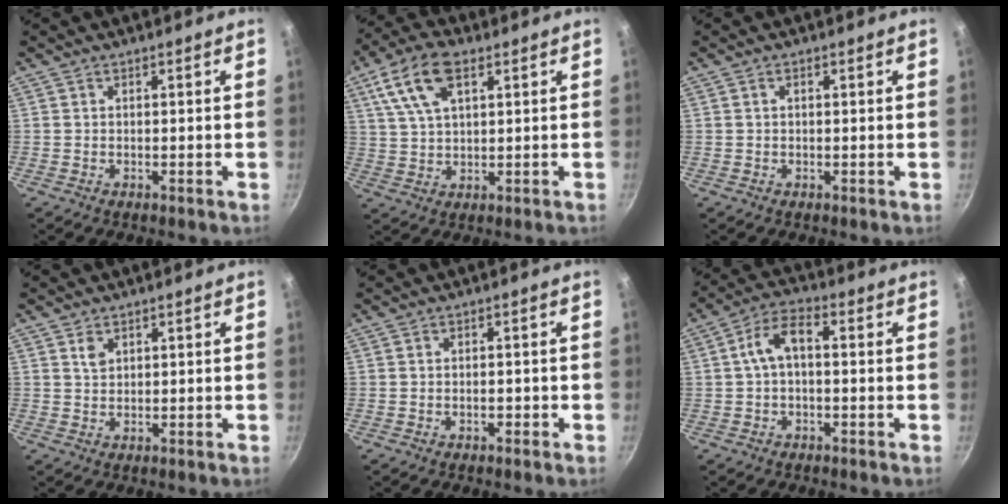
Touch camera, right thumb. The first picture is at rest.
{"total": 10.8, "force": [4.5, 5.4, 8.2], "torque": [-0.155, 0.006, 0.083]}
{"total": 0.7, "force": [0.2, 0.3, 0.6], "torque": [-0.011, 0.003, 0.005]}
{"total": 2.1, "force": [1.0, 1.4, 1.1], "torque": [-0.014, -0.003, 0.020]}
{"total": 1.4, "force": [-0.7, 0.8, 0.9], "torque": [-0.011, 0.007, -0.009]}
{"total": 6.6, "force": [0.2, 3.5, 5.6], "torque": [-0.103, 0.030, -0.002]}